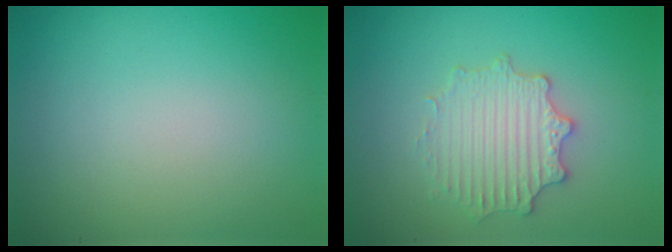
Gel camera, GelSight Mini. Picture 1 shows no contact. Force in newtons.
{"total": 3.0, "press": 2.9, "slide": 0.8}